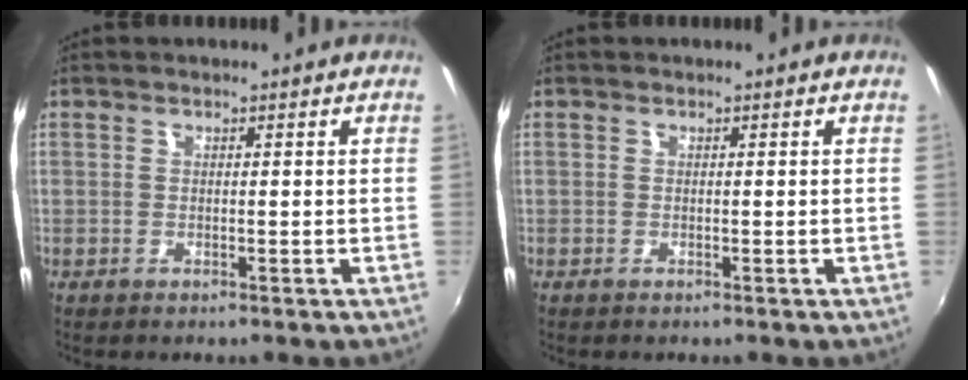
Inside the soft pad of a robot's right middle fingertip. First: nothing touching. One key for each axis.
{"total": 0.0}